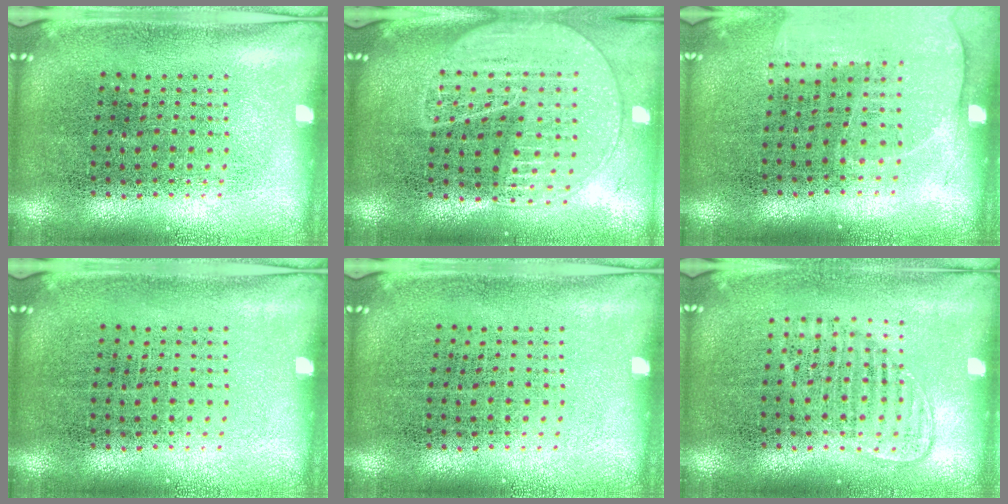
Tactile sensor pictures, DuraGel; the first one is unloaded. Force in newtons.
{"total": 2.0, "press": 1.8, "slide": 0.8}
{"total": 1.4, "press": 1.3, "slide": 0.5}
{"total": 0.0}
{"total": 0.0}
{"total": 1.2, "press": 1.1, "slide": 0.6}